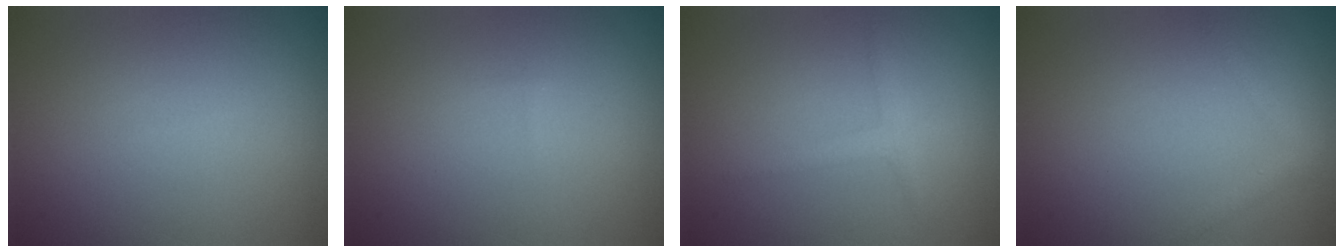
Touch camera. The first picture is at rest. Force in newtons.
{"total": 0.0}
{"total": 1.4, "press": 1.4, "slide": 0.1}
{"total": 1.2, "press": 1.2, "slide": 0.1}